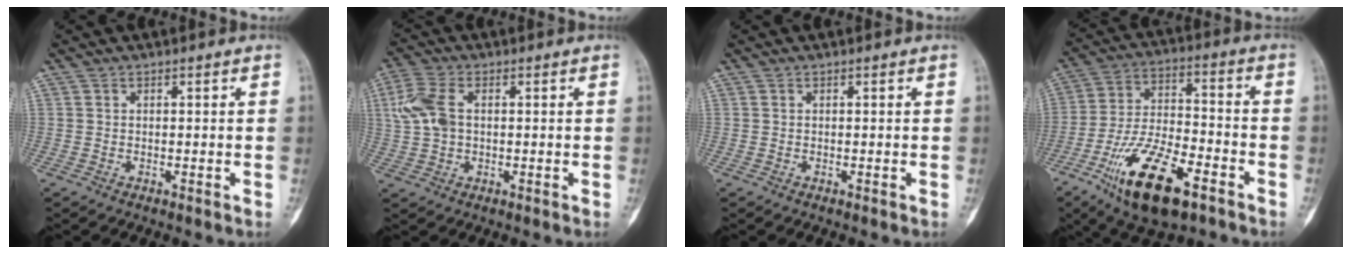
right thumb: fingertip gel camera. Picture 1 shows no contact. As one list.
[{"total": 7.5, "force": [1.2, 4.7, 5.8], "torque": [-0.139, 0.012, 0.024]}, {"total": 0.0}, {"total": 18.3, "force": [-9.7, 7.4, 13.6], "torque": [-0.243, 0.049, -0.165]}]